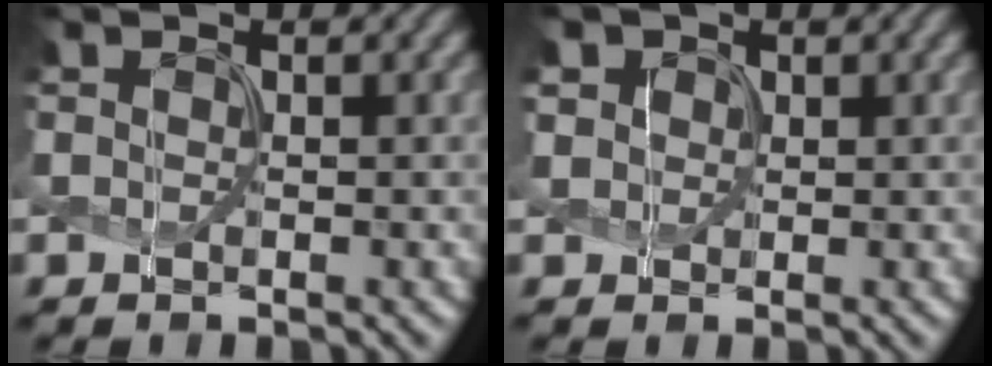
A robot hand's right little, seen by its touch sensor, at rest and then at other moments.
{"total": 1.9, "force": [0.7, 1.7, 0.5], "torque": [-0.015, -0.004, 0.020]}